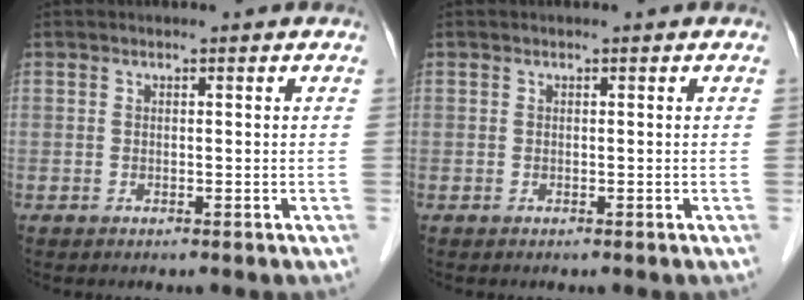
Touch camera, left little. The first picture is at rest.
{"total": 0.0}